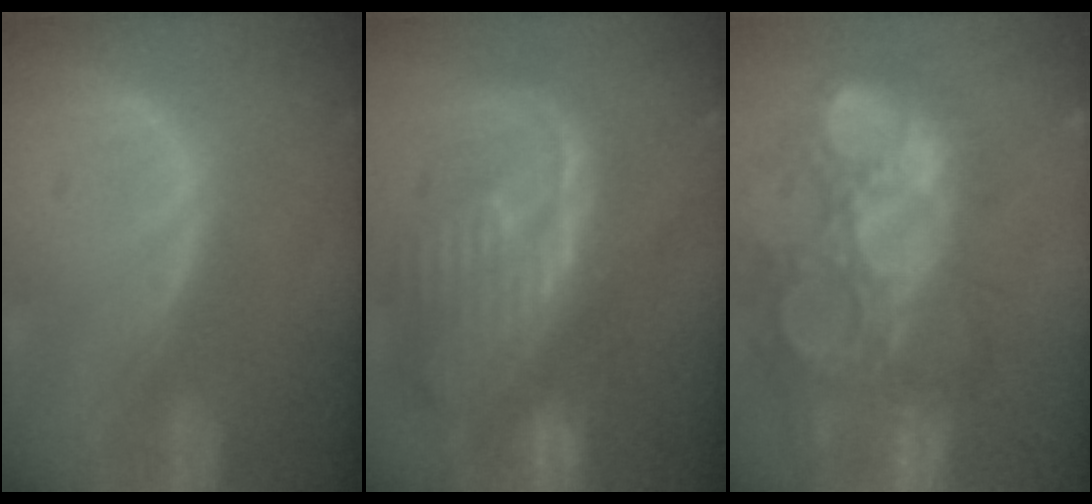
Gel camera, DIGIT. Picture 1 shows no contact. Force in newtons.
{"total": 12.5, "press": 10.7, "slide": 6.5}
{"total": 14.2, "press": 12.7, "slide": 6.4}